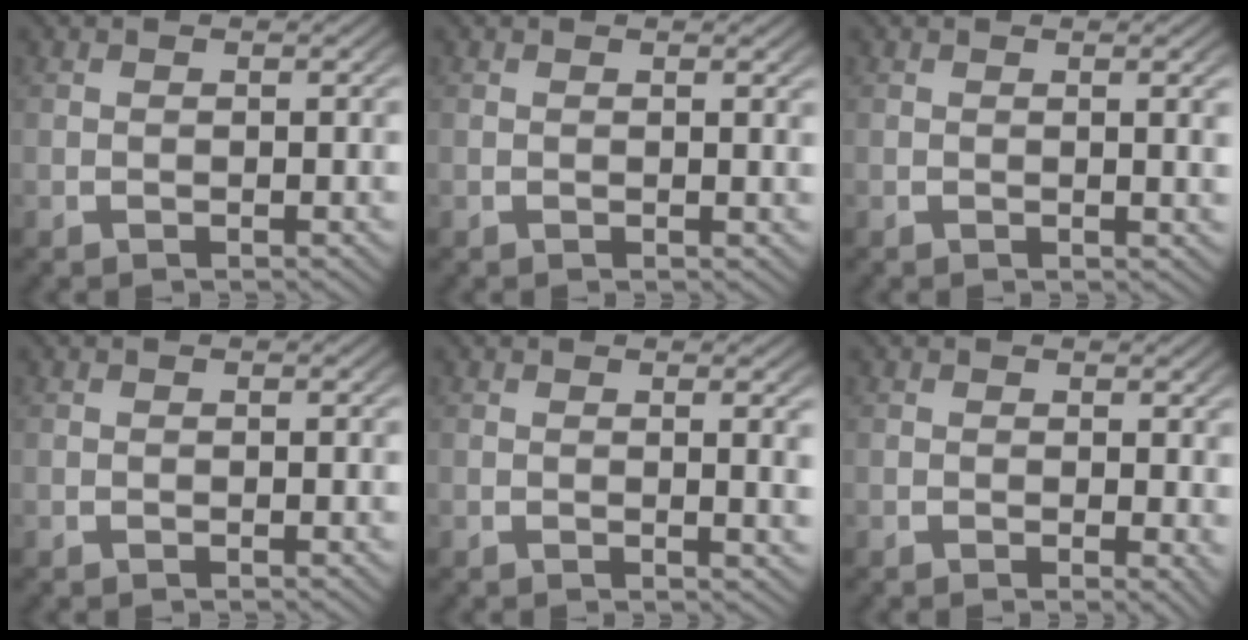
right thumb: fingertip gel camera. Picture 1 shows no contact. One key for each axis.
{"total": 0.5, "fx": 0.3, "fy": -0.1, "fz": 0.4, "tx": -0.007, "ty": 0.000, "tz": 0.005}
{"total": 1.2, "fx": 0.4, "fy": -0.1, "fz": 1.1, "tx": -0.017, "ty": 0.001, "tz": 0.007}
{"total": 0.0}
{"total": 2.0, "fx": 0.6, "fy": 0.0, "fz": 1.9, "tx": -0.024, "ty": -0.002, "tz": 0.010}
{"total": 1.2, "fx": 0.5, "fy": 0.3, "fz": 1.0, "tx": -0.008, "ty": -0.006, "tz": 0.007}